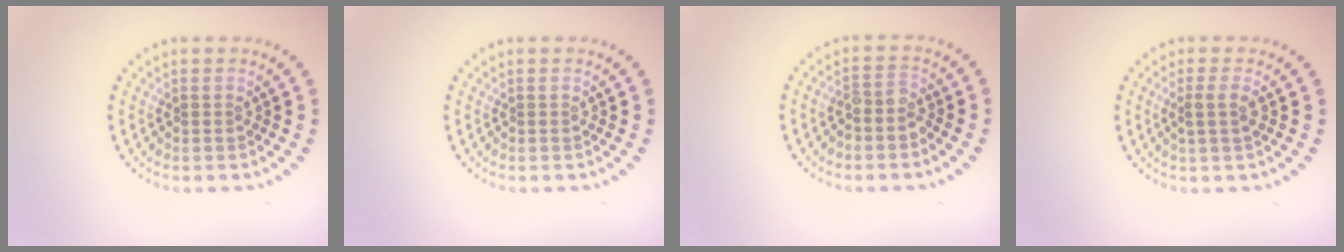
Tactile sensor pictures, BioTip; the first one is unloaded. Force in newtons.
{"total": 0.0}
{"total": 1.8, "press": 1.5, "slide": 1.0}
{"total": 1.8, "press": 1.5, "slide": 1.0}